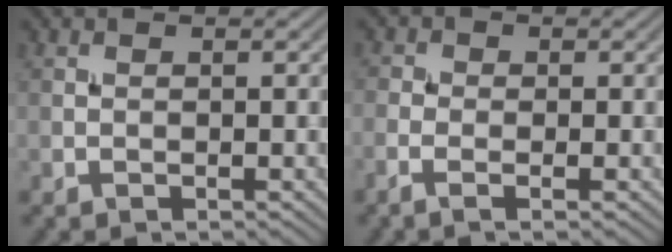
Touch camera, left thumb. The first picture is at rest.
{"total": 2.3, "force": [-1.1, 0.9, 1.8], "torque": [-0.044, -0.001, -0.031]}